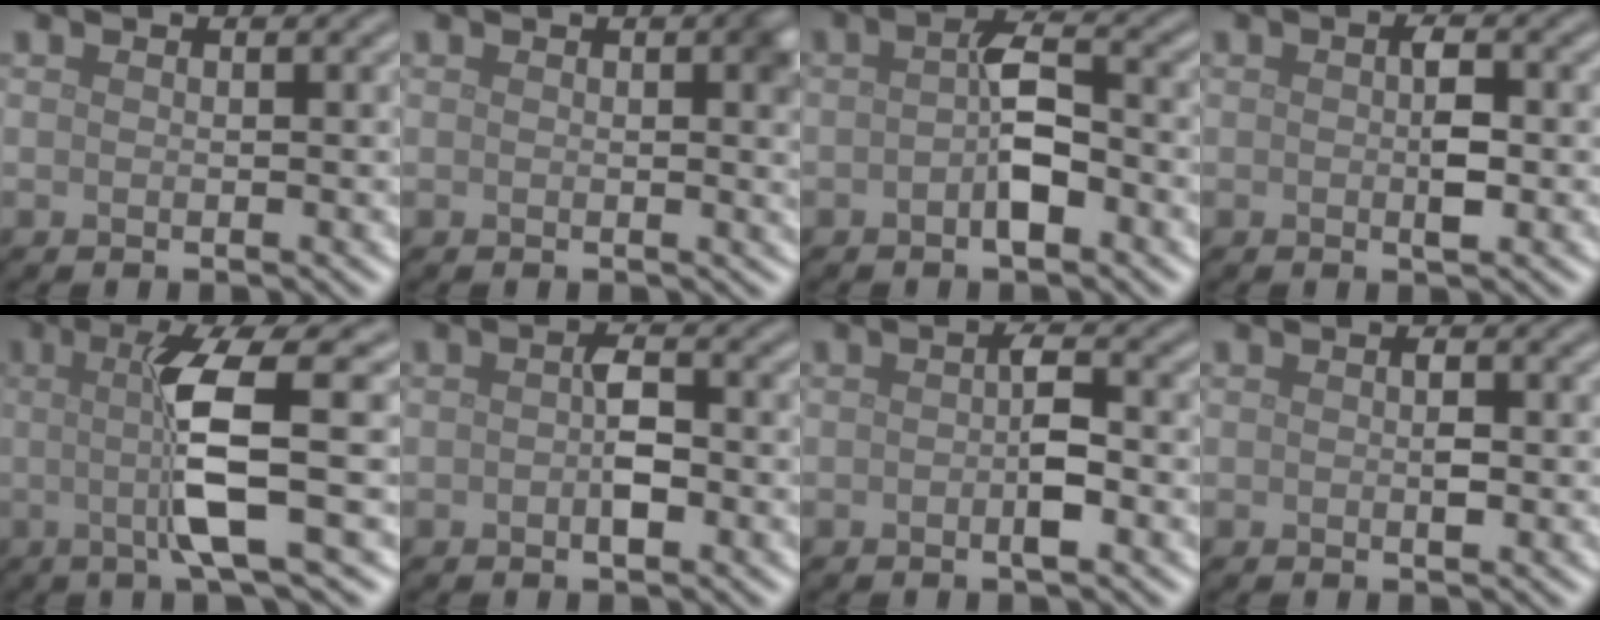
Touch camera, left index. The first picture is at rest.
{"total": 2.8, "force": [0.5, 0.8, 2.6], "torque": [-0.028, 0.001, 0.004]}
{"total": 3.4, "force": [-1.0, 1.2, 3.0], "torque": [-0.054, 0.006, -0.023]}
{"total": 2.2, "force": [-0.1, 0.7, 2.1], "torque": [-0.037, 0.000, -0.002]}
{"total": 6.6, "force": [0.2, 1.0, 6.5], "torque": [-0.119, 0.003, 0.000]}
{"total": 2.3, "force": [-0.4, 0.9, 2.1], "torque": [-0.038, 0.001, -0.010]}
{"total": 2.5, "force": [-0.5, 0.5, 2.4], "torque": [-0.042, 0.001, -0.011]}
{"total": 1.2, "force": [0.0, 0.4, 1.1], "torque": [-0.021, -0.001, 0.001]}